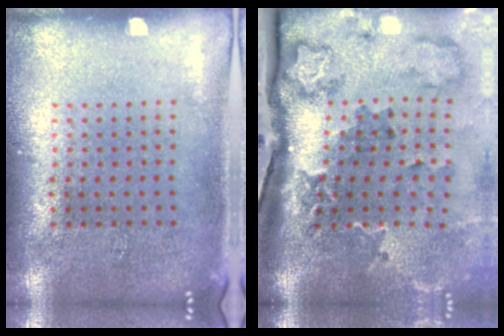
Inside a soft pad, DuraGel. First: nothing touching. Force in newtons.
{"total": 3.4, "press": 2.3, "slide": 2.5}